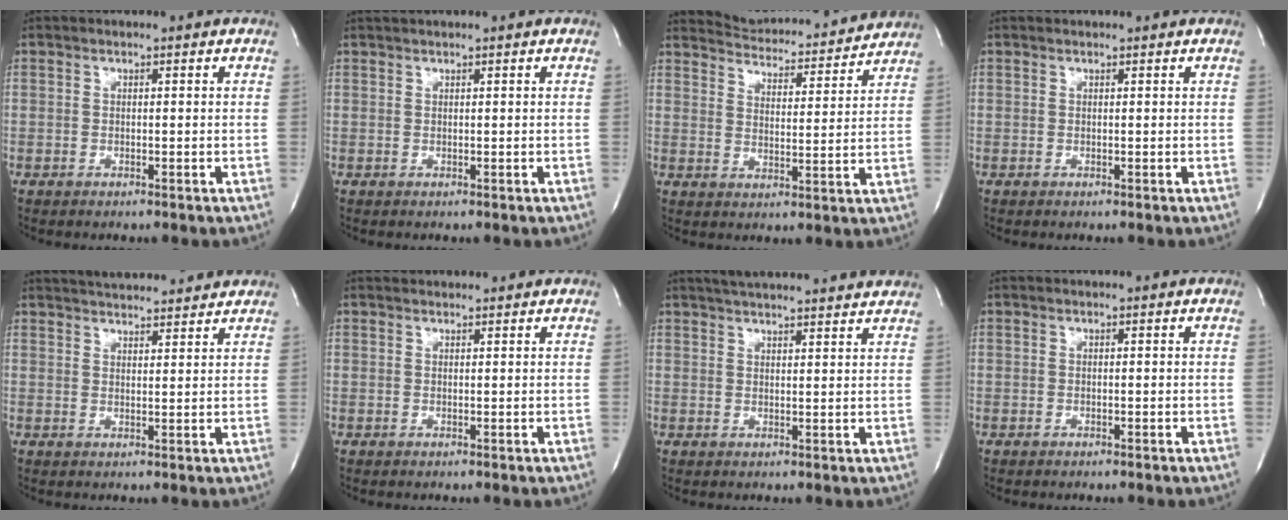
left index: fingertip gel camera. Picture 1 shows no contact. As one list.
[{"total": 0.8, "force": [0.6, -0.3, 0.5], "torque": [-0.010, 0.011, 0.018]}, {"total": 14.8, "force": [14.4, 2.1, 2.7], "torque": [-0.037, -0.006, 0.191]}, {"total": 0.0}, {"total": 10.9, "force": [10.2, 1.6, 3.3], "torque": [-0.054, 0.017, 0.140]}, {"total": 2.1, "force": [2.0, 0.3, 0.1], "torque": [-0.004, 0.019, 0.030]}, {"total": 14.1, "force": [13.0, 0.9, 5.3], "torque": [-0.088, 0.025, 0.169]}, {"total": 0.0}]